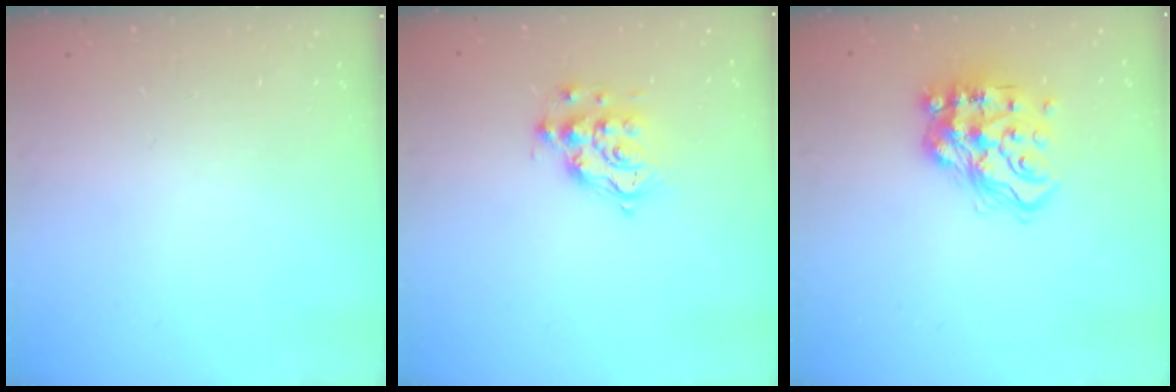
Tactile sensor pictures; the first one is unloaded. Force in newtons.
{"total": 11.9, "press": 11.9, "slide": 0.8}
{"total": 15.8, "press": 15.7, "slide": 1.1}